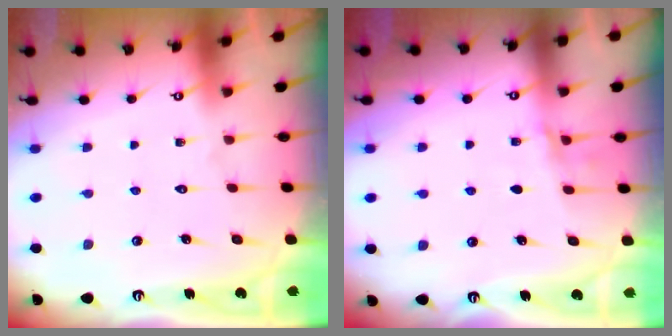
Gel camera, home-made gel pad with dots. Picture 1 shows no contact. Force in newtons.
{"total": 4.0, "press": 3.8, "slide": 1.1}